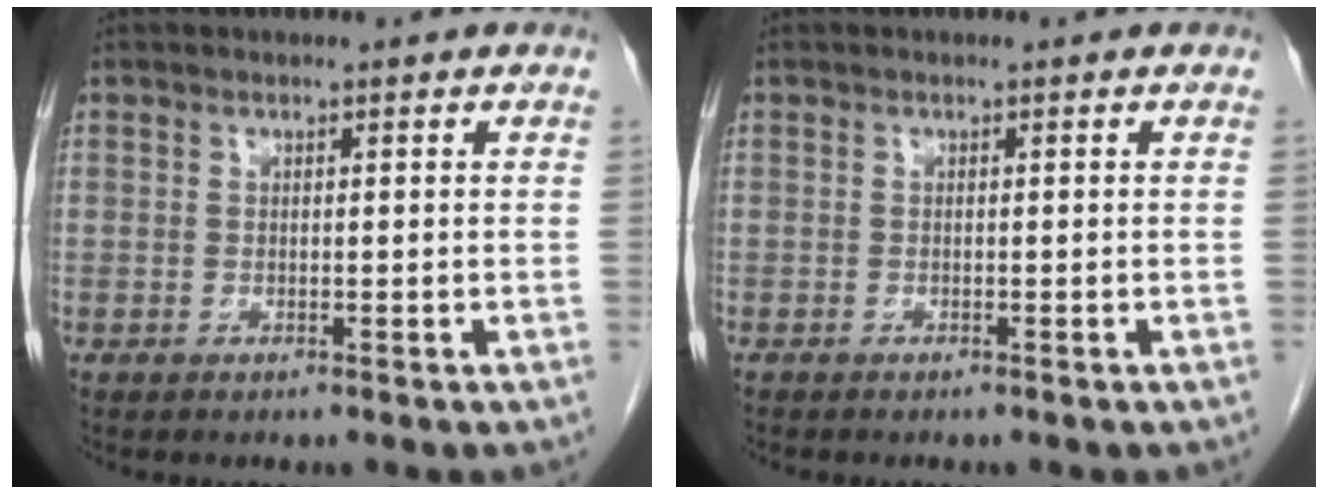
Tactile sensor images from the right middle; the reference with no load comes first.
{"total": 0.5, "force": [-0.5, 0.1, 0.2], "torque": [-0.005, 0.000, -0.009]}